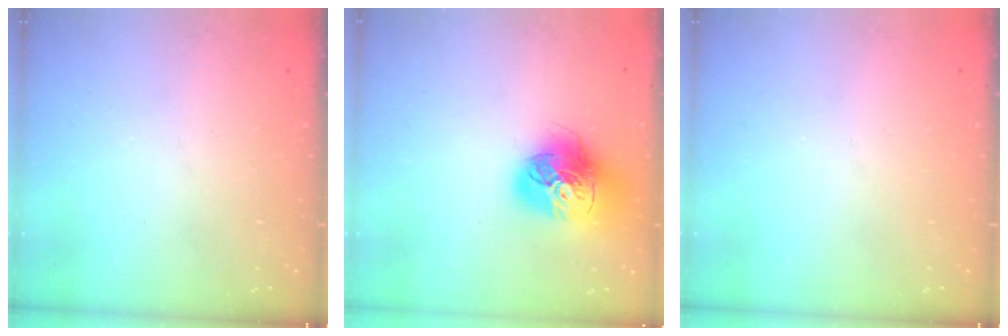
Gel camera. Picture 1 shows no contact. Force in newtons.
{"total": 16.7, "press": 16.6, "slide": 1.9}
{"total": 0.0}